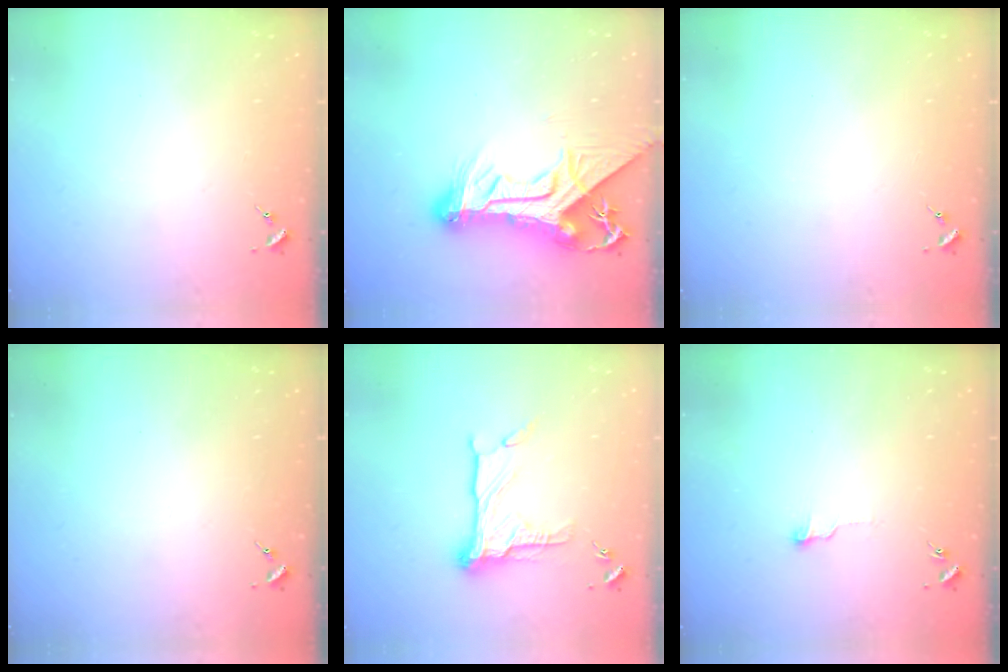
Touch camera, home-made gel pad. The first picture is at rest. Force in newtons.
{"total": 19.4, "press": 19.4, "slide": 1.4}
{"total": 0.0}
{"total": 0.0}
{"total": 15.9, "press": 15.9, "slide": 1.0}
{"total": 4.0, "press": 4.0, "slide": 0.4}